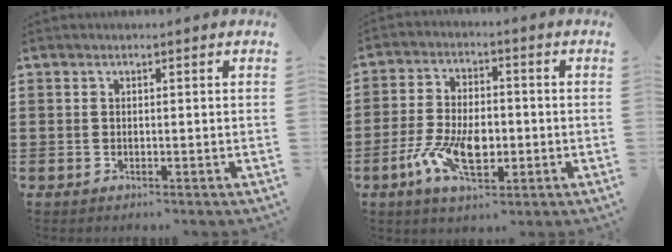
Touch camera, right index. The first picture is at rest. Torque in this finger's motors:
{"motor_torque": [2.14, 0.00, 0.78, 0.21]}